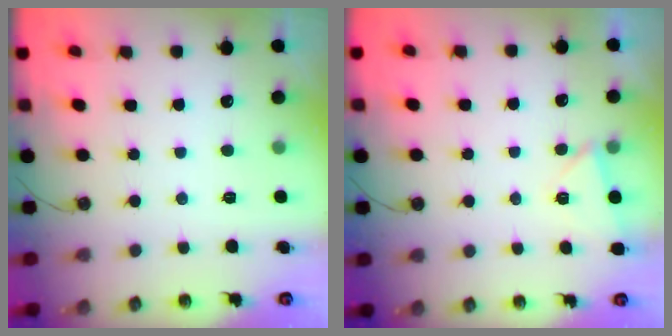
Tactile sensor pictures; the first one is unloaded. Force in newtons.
{"total": 2.4, "press": 2.0, "slide": 1.2}